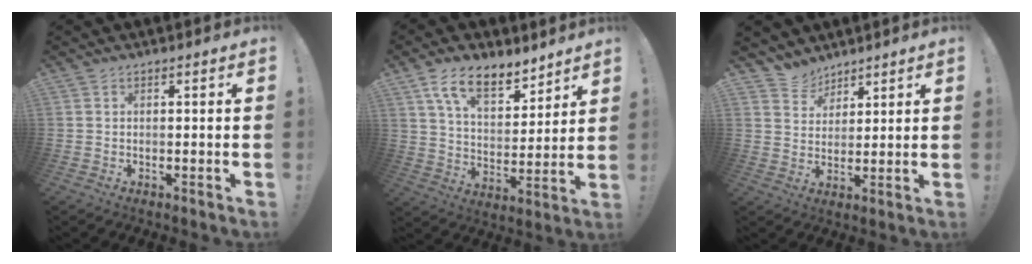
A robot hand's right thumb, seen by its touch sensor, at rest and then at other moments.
{"total": 13.5, "force": [9.3, 6.3, 7.6], "torque": [-0.129, -0.050, 0.170]}
{"total": 6.0, "force": [4.9, 3.4, 0.1], "torque": [-0.005, -0.038, 0.096]}